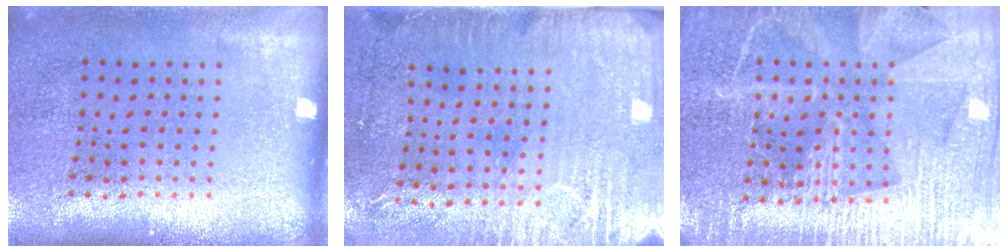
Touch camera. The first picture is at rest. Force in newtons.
{"total": 2.9, "press": 2.4, "slide": 1.6}
{"total": 4.1, "press": 3.9, "slide": 1.4}